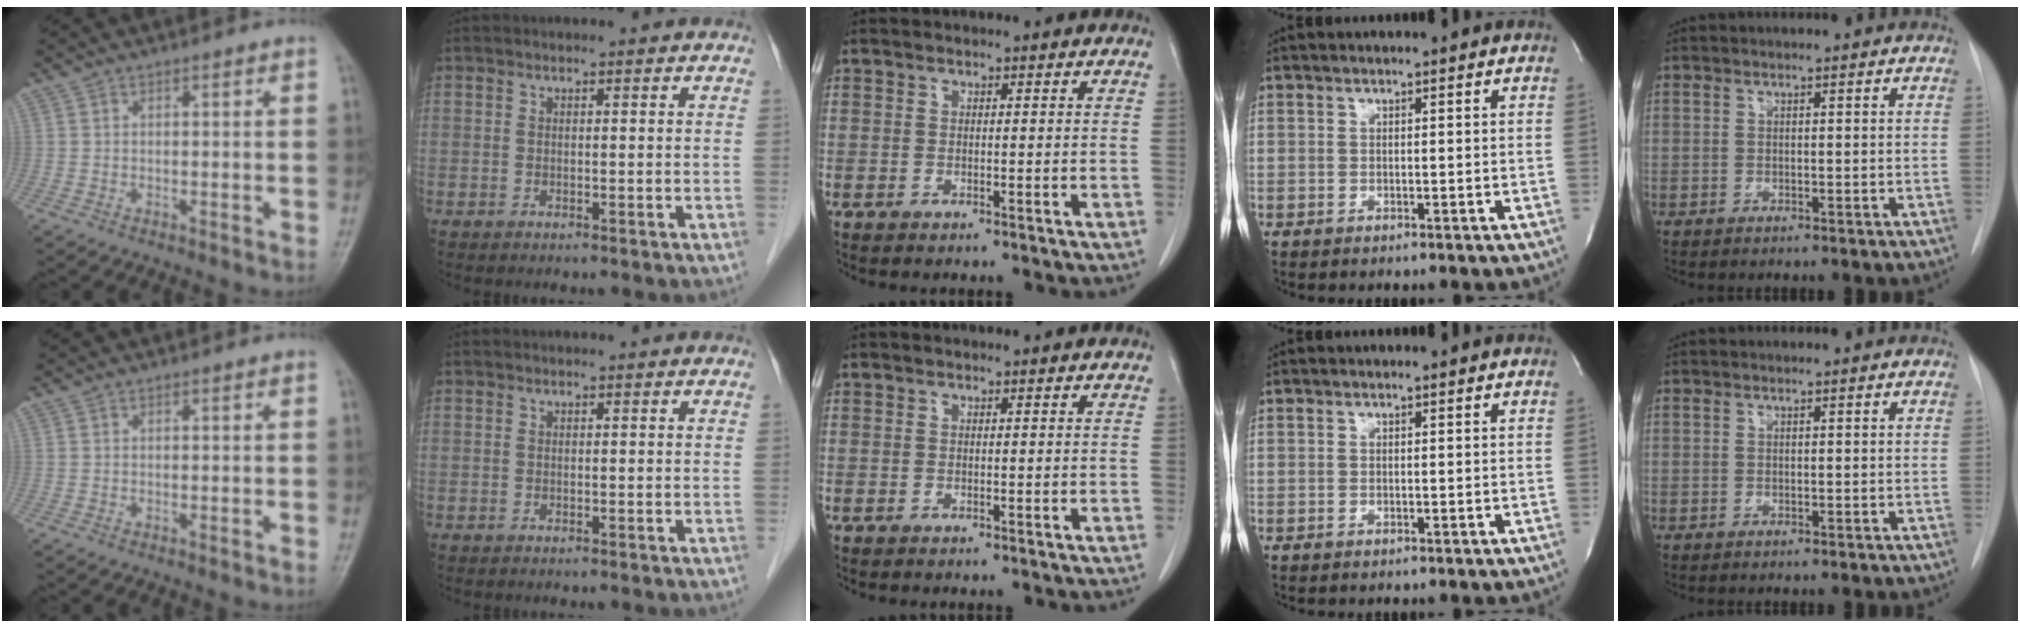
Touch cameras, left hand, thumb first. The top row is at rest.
{}